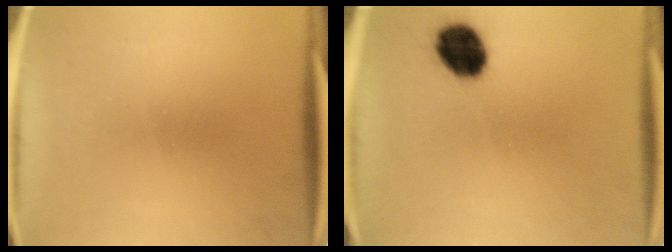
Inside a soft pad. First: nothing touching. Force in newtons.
{"total": 10.4}